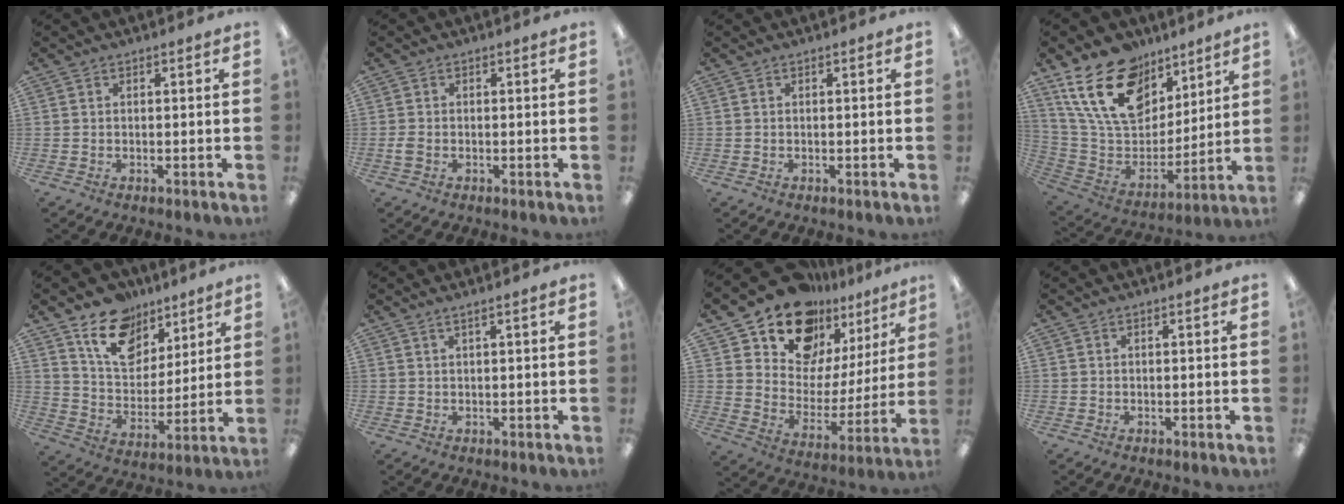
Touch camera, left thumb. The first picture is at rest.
{"total": 1.7, "force": [-0.6, 1.3, 0.8], "torque": [-0.015, 0.003, -0.010]}
{"total": 0.0}
{"total": 21.5, "force": [12.3, 13.6, 11.4], "torque": [-0.227, -0.057, 0.227]}
{"total": 14.9, "force": [9.6, 9.9, 5.6], "torque": [-0.087, -0.050, 0.180]}
{"total": 1.2, "force": [0.8, -0.1, 0.9], "torque": [-0.016, -0.001, 0.015]}
{"total": 17.2, "force": [14.1, 8.8, 4.3], "torque": [-0.093, -0.115, 0.253]}
{"total": 0.0}